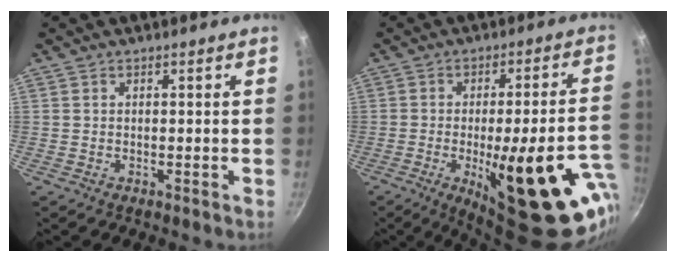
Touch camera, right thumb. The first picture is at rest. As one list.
[{"total": 25.7, "force": [-8.8, 7.9, 22.8], "torque": [-0.258, 0.013, -0.105]}]